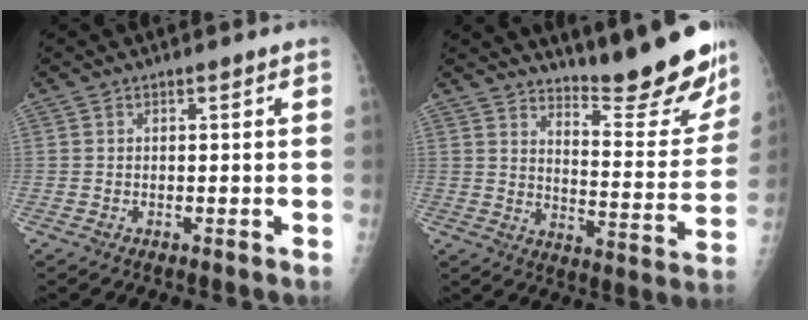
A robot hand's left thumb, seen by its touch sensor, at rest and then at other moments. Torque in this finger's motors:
{"motor_torque": [0.36, 0.27, -0.05, -0.41, 0.08]}